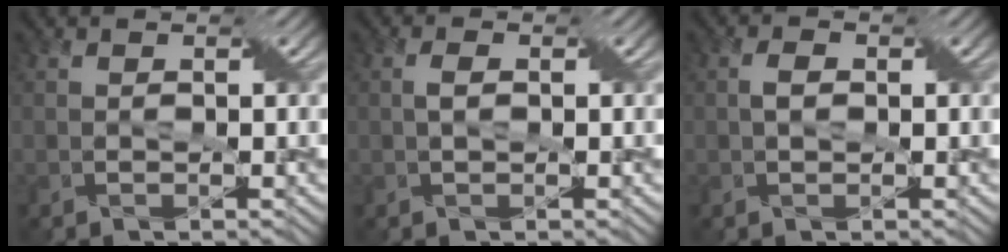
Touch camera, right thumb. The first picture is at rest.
{"total": 1.3, "force": [0.0, 0.7, 1.1], "torque": [-0.023, 0.004, 0.000]}
{"total": 1.6, "force": [0.0, 1.0, 1.2], "torque": [-0.026, 0.004, -0.002]}